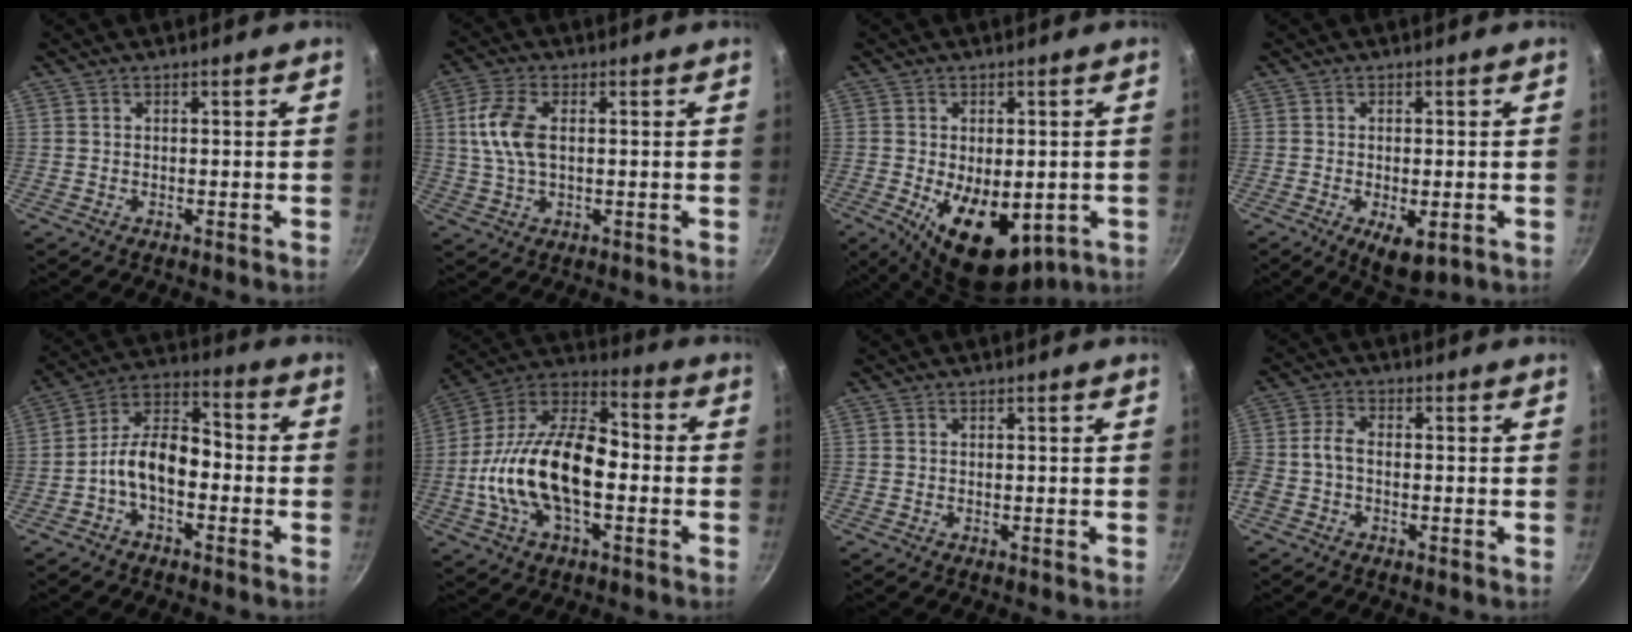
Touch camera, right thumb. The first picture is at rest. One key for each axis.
{"total": 8.4, "fx": 1.2, "fy": 4.5, "fz": 7.0, "tx": -0.145, "ty": 0.008, "tz": 0.020}
{"total": 14.0, "fx": -3.6, "fy": 7.8, "fz": 11.0, "tx": -0.139, "ty": -0.014, "tz": -0.034}
{"total": 6.2, "fx": -2.0, "fy": 2.8, "fz": 5.1, "tx": -0.071, "ty": -0.007, "tz": -0.021}
{"total": 10.8, "fx": -3.3, "fy": 6.4, "fz": 8.1, "tx": -0.124, "ty": 0.053, "tz": -0.077}
{"total": 22.1, "fx": -3.3, "fy": 12.2, "fz": 18.2, "tx": -0.319, "ty": 0.049, "tz": -0.079}
{"total": 0.0}
{"total": 4.5, "fx": -1.4, "fy": 2.7, "fz": 3.4, "tx": -0.078, "ty": 0.019, "tz": -0.042}